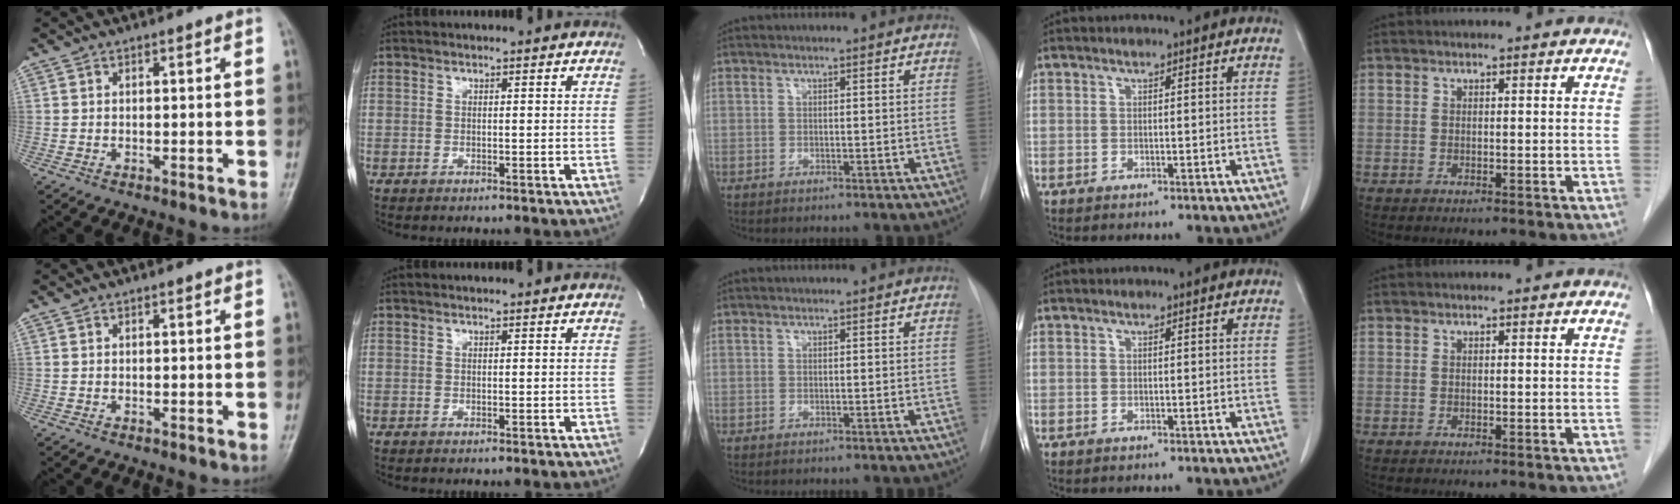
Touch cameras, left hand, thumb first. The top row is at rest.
{}